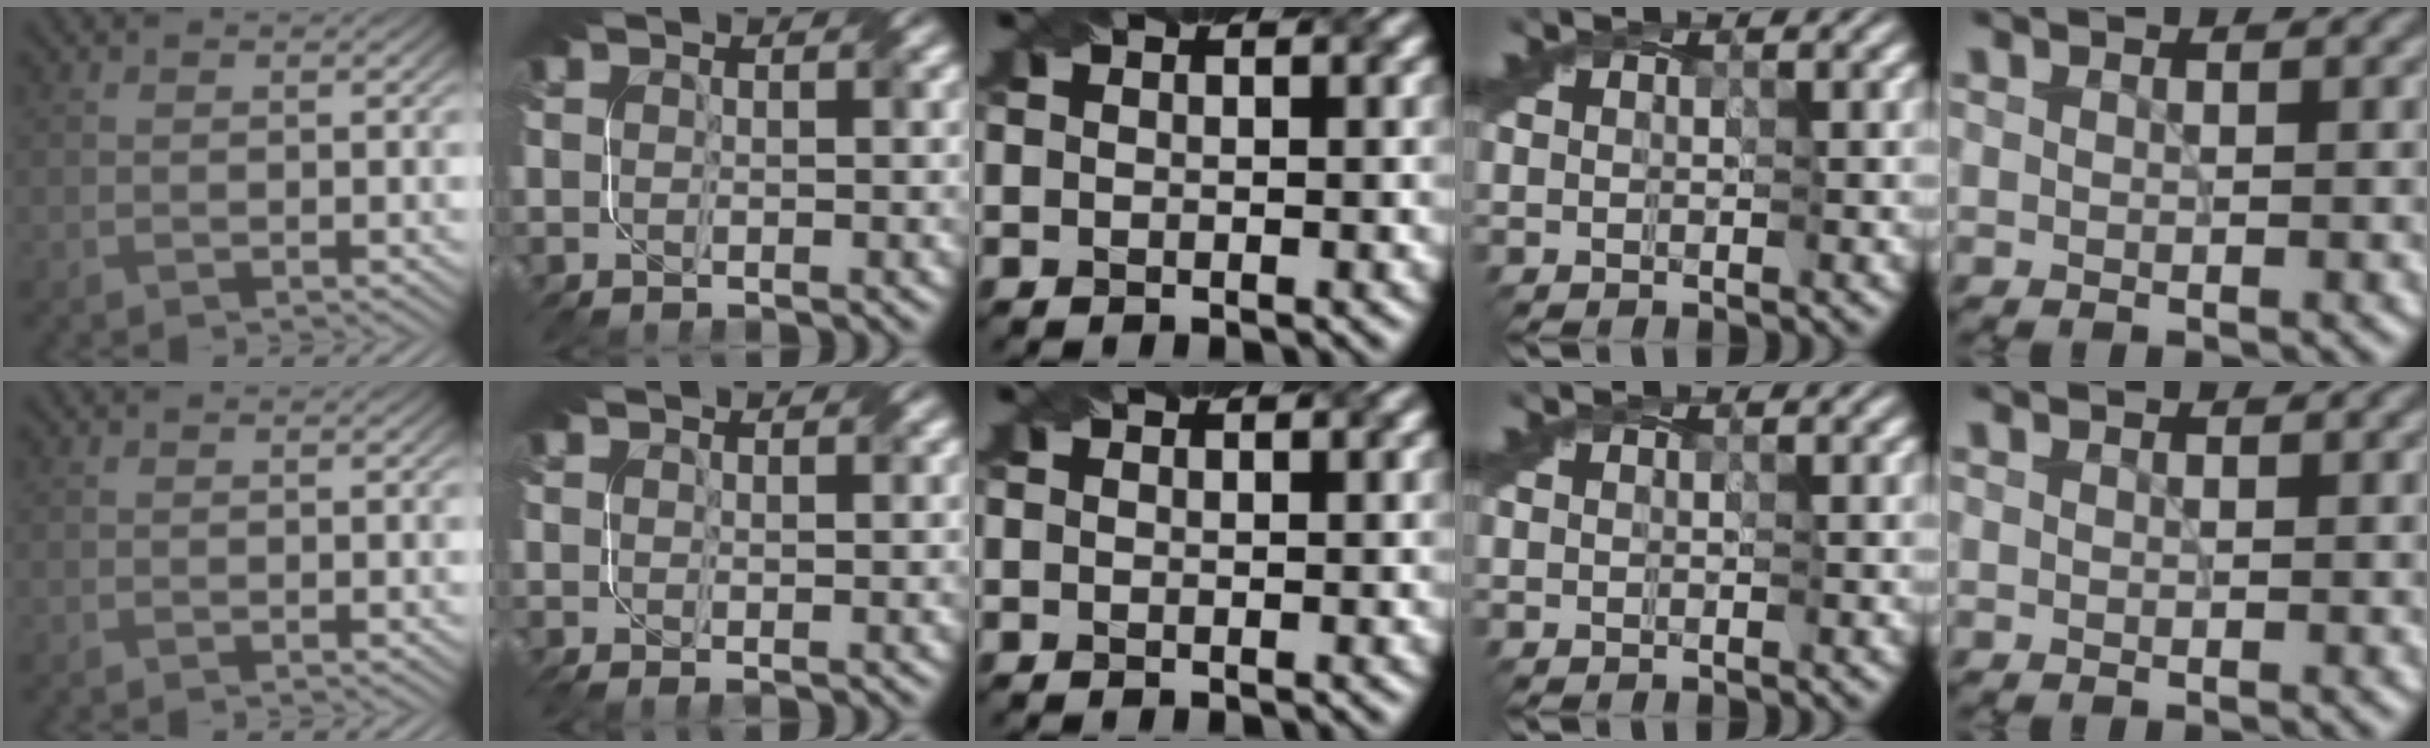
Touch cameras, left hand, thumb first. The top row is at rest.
{"index": {"total": 0.7, "force": [0.2, 0.1, 0.6], "torque": [-0.008, 0.000, 0.009]}}